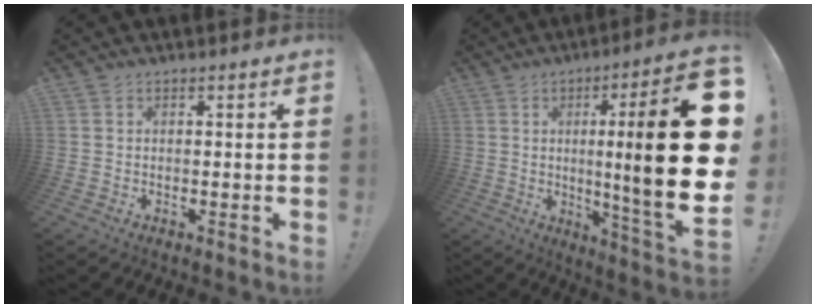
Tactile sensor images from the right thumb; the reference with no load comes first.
{"total": 26.0, "force": [2.0, 1.9, 25.8], "torque": [-0.406, -0.025, 0.025]}